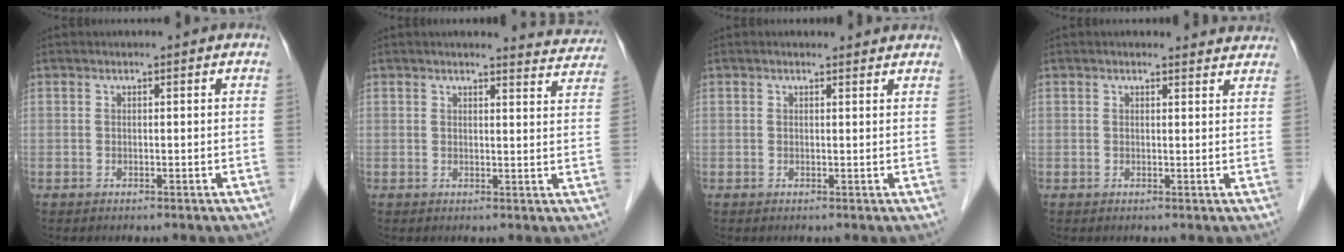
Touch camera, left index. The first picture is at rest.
{"total": 5.9, "force": [5.9, 0.5, 0.4], "torque": [0.000, -0.022, 0.047]}
{"total": 2.6, "force": [2.5, 0.7, 0.2], "torque": [-0.007, 0.003, 0.021]}
{"total": 4.6, "force": [4.4, 1.0, 0.3], "torque": [0.005, -0.003, 0.031]}